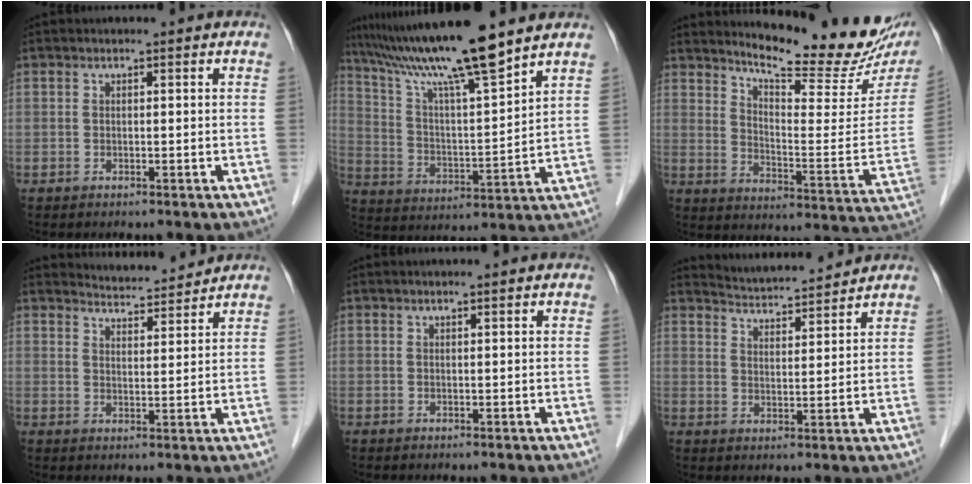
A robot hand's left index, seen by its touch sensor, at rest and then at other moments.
{"total": 15.4, "force": [12.6, -1.0, 8.7], "torque": [-0.157, 0.004, 0.225]}
{"total": 18.5, "force": [16.4, 2.1, 8.2], "torque": [-0.125, -0.074, 0.218]}
{"total": 5.3, "force": [5.2, 0.0, -0.1], "torque": [-0.012, 0.006, 0.082]}
{"total": 0.9, "force": [0.7, 0.0, 0.5], "torque": [-0.008, 0.008, 0.013]}
{"total": 7.4, "force": [7.3, 0.1, 1.0], "torque": [-0.031, 0.013, 0.121]}